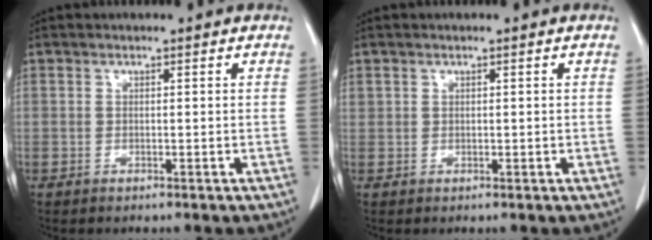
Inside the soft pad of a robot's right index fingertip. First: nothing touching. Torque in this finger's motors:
{"motor_torque": [-0.02, 0.06, -0.03, 0.01]}